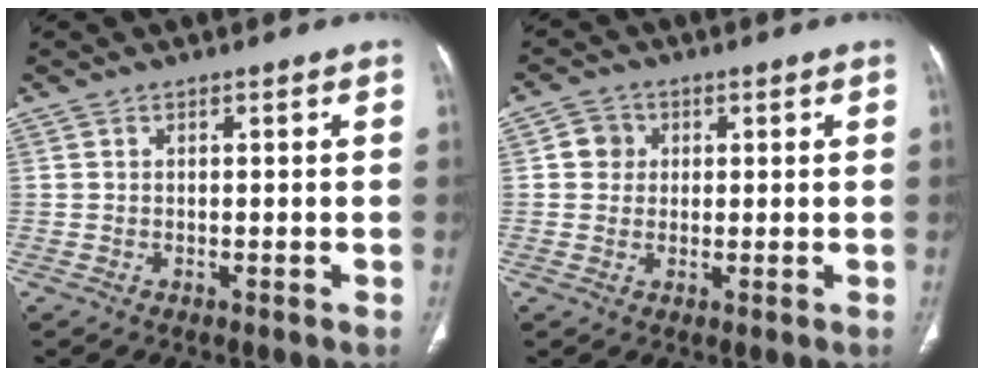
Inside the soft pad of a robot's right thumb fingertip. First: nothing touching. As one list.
[{"total": 3.8, "force": [0.8, 3.6, 1.1], "torque": [0.003, 0.003, 0.010]}]